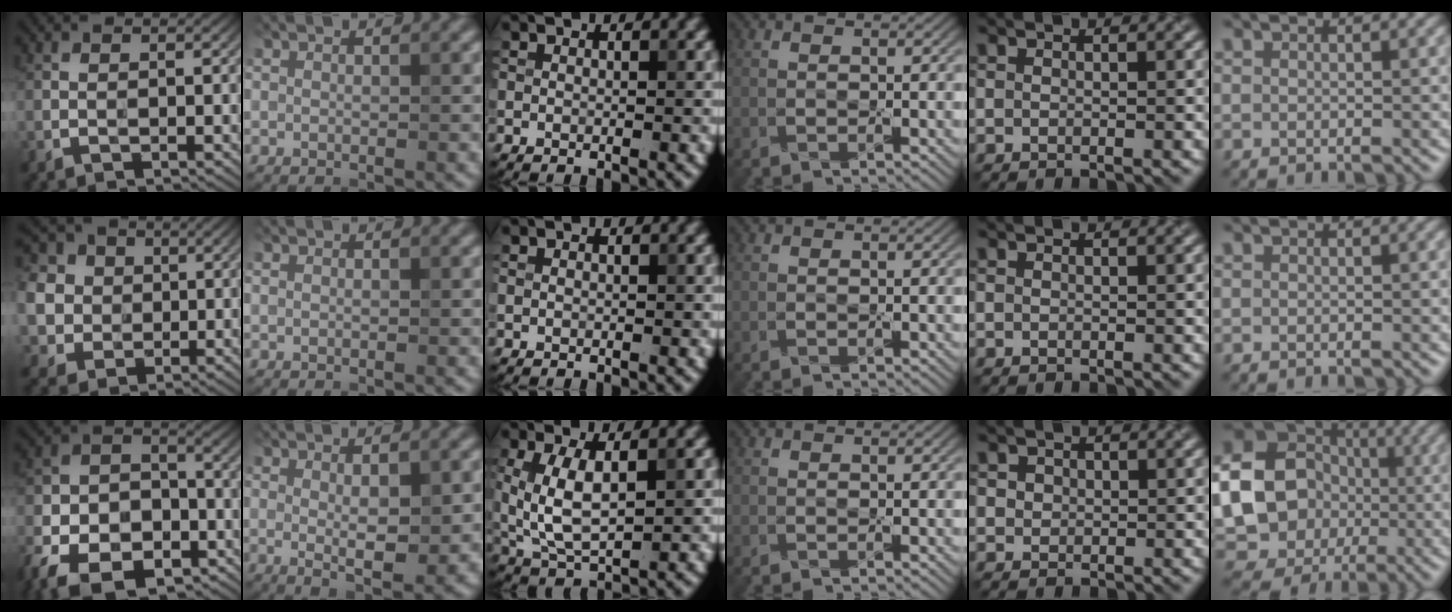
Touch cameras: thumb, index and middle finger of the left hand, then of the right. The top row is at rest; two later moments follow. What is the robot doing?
{"motion": "wipe", "object": "plastic plate"}